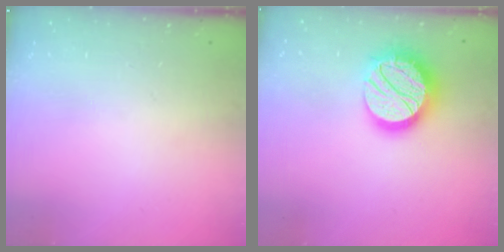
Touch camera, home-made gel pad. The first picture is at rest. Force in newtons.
{"total": 18.8, "press": 18.7, "slide": 1.2}